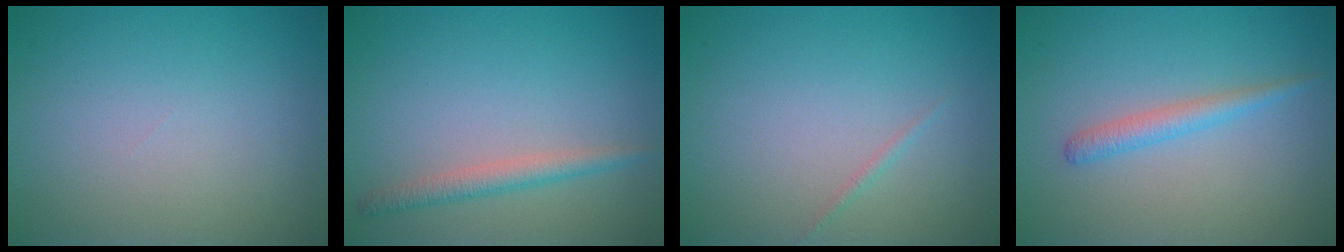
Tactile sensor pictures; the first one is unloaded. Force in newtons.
{"total": 2.0, "press": 2.0, "slide": 0.1}
{"total": 0.5, "press": 0.5, "slide": 0.0}
{"total": 1.9, "press": 1.8, "slide": 0.1}